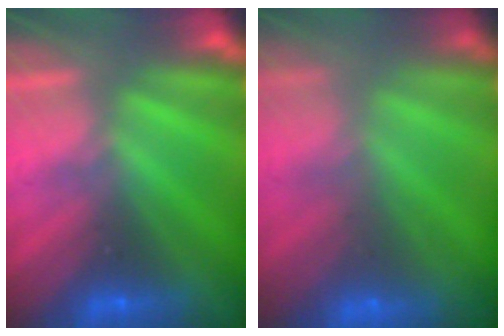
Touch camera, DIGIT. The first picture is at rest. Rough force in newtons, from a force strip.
{"total": 6.3}